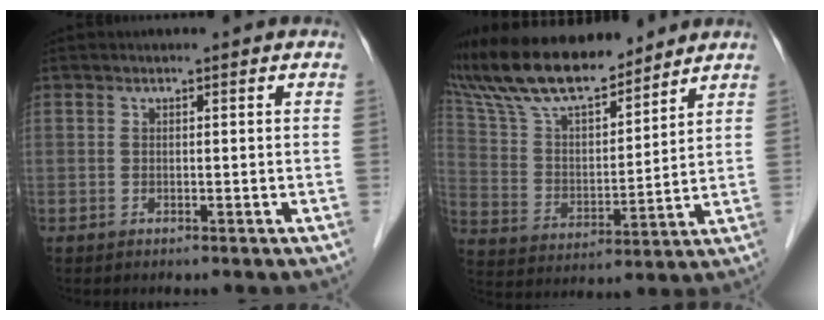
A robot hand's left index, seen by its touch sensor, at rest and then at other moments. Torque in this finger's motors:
{"motor_torque": [1.07, -1.07, 0.57, 0.21]}